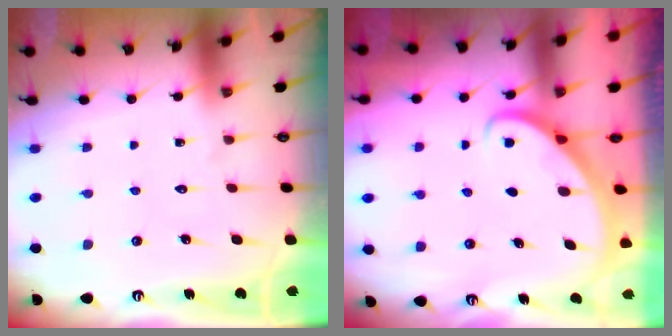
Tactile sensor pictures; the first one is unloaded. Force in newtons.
{"total": 2.8, "press": 2.8, "slide": 0.2}